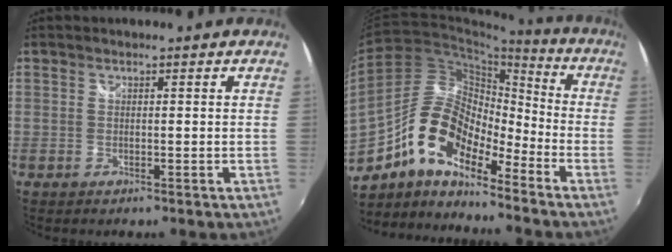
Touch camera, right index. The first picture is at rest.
{"total": 14.9, "force": [-9.9, 5.9, 9.4], "torque": [-0.170, 0.009, -0.197]}